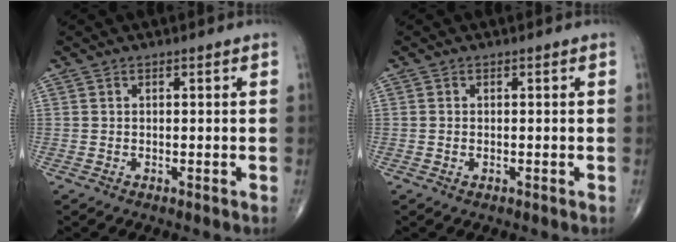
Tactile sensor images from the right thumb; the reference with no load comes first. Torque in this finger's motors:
{"motor_torque": [-0.40, -0.28, -0.17, -0.11, 0.03]}